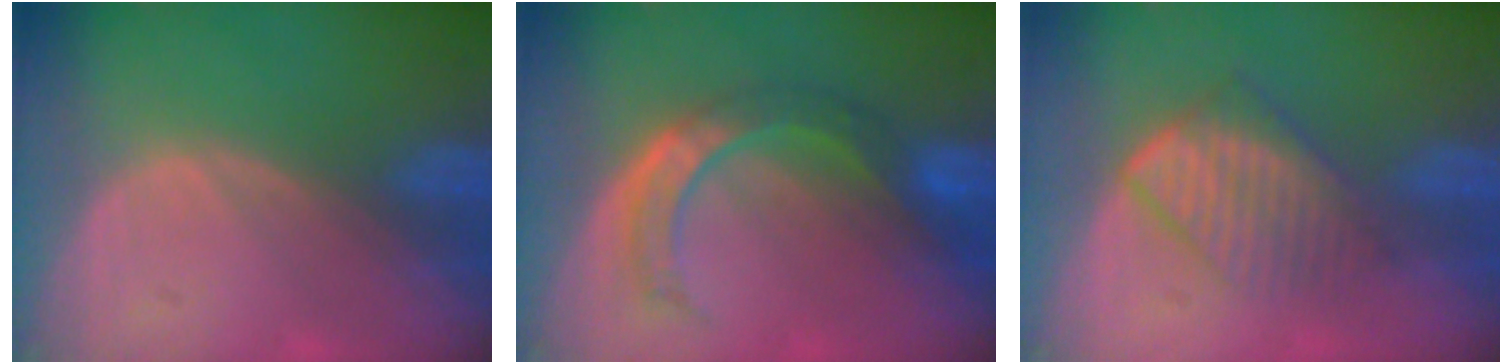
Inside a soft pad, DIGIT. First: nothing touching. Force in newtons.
{"total": 7.1, "press": 6.8, "slide": 2.0}
{"total": 6.8, "press": 6.1, "slide": 3.0}